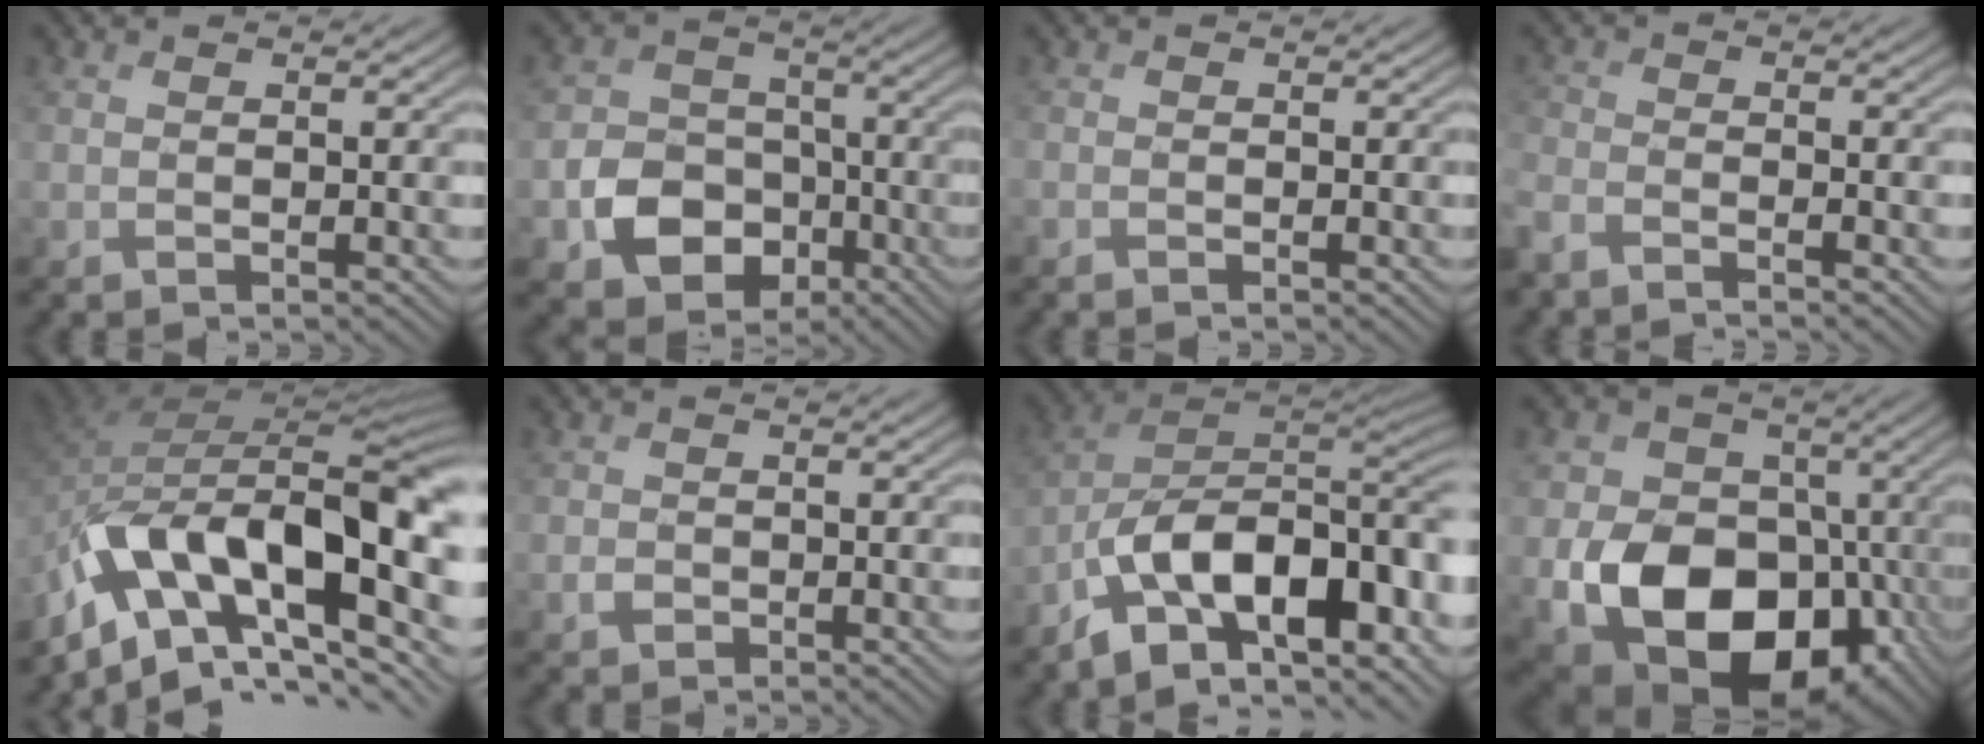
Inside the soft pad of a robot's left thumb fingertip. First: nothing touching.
{"total": 8.9, "force": [-3.6, 7.1, 4.0], "torque": [-0.089, -0.020, -0.072]}
{"total": 0.8, "force": [-0.7, 0.2, 0.4], "torque": [-0.011, -0.004, -0.013]}
{"total": 4.1, "force": [-3.5, 1.1, 2.0], "torque": [-0.053, -0.014, -0.079]}
{"total": 16.1, "force": [-6.3, 8.2, 12.3], "torque": [-0.239, -0.006, -0.108]}
{"total": 1.3, "force": [-0.4, 1.2, 0.5], "torque": [-0.008, -0.005, -0.011]}
{"total": 16.4, "force": [-7.5, 8.4, 11.9], "torque": [-0.201, -0.023, -0.135]}
{"total": 17.3, "force": [-4.4, 12.6, 10.9], "torque": [-0.187, -0.044, -0.069]}